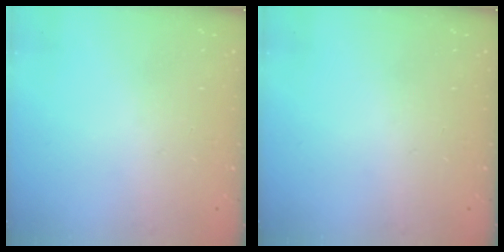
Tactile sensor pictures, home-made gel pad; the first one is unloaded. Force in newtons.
{"total": 0.0}